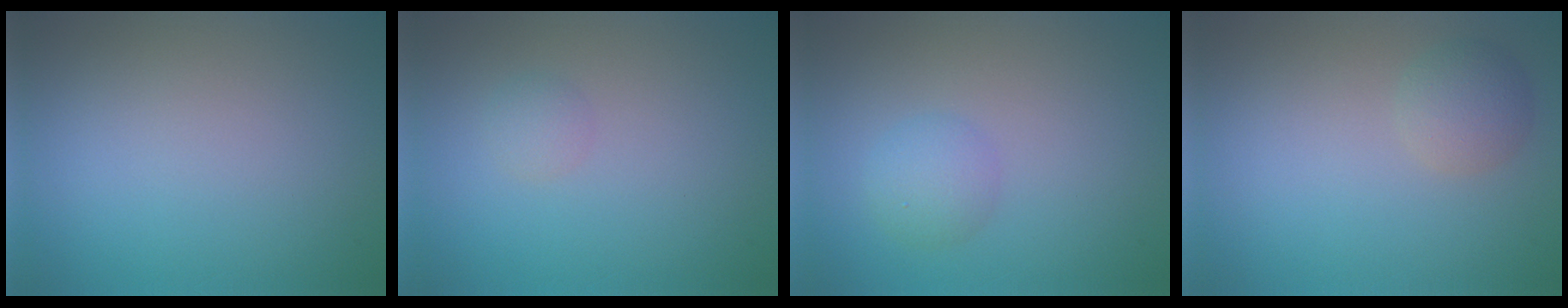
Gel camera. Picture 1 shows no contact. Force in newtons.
{"total": 1.0, "press": 1.0, "slide": 0.0}
{"total": 2.0, "press": 2.0, "slide": 0.1}
{"total": 2.1, "press": 2.1, "slide": 0.1}